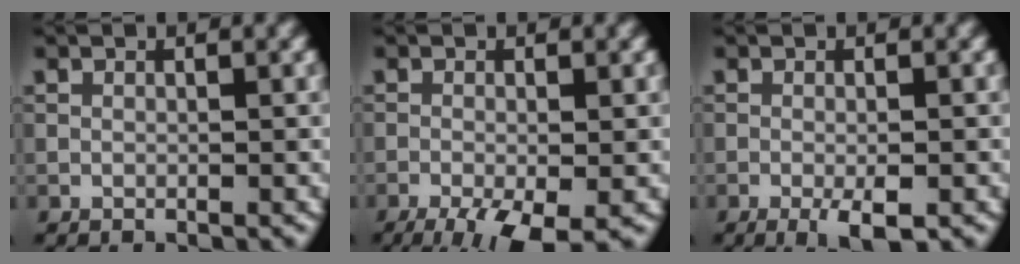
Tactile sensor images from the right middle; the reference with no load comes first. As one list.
[{"total": 6.5, "force": [-3.7, 1.9, 5.0], "torque": [-0.084, -0.014, -0.059]}, {"total": 2.8, "force": [-1.3, 0.6, 2.4], "torque": [-0.043, -0.006, -0.020]}]